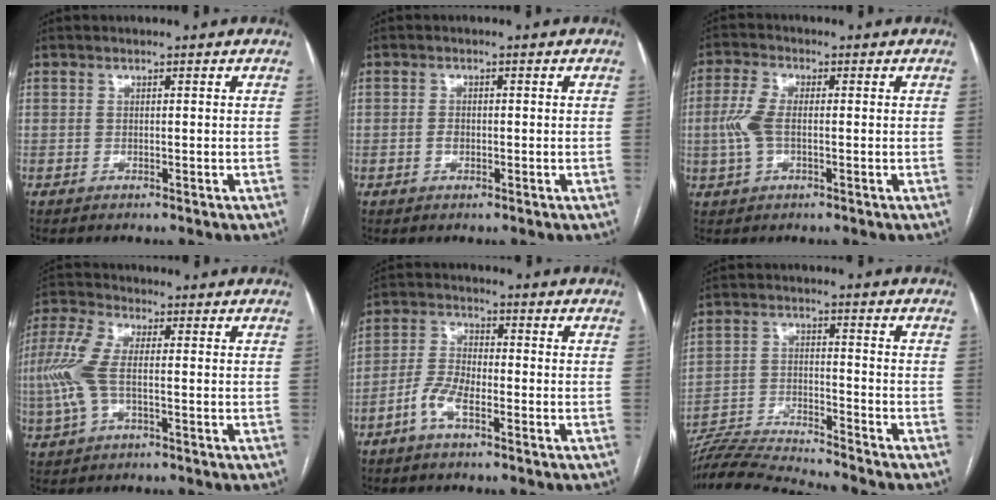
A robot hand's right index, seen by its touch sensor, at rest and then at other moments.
{"total": 1.4, "force": [-0.4, 0.9, 1.0], "torque": [-0.020, 0.003, -0.007]}
{"total": 5.1, "force": [-0.4, 2.3, 4.6], "torque": [-0.125, 0.008, -0.011]}
{"total": 8.0, "force": [-0.8, 2.9, 7.4], "torque": [-0.202, 0.011, -0.020]}
{"total": 5.2, "force": [-2.8, 1.7, 4.1], "torque": [-0.094, 0.008, -0.057]}
{"total": 11.1, "force": [-10.9, -1.6, 2.0], "torque": [-0.034, -0.001, -0.195]}